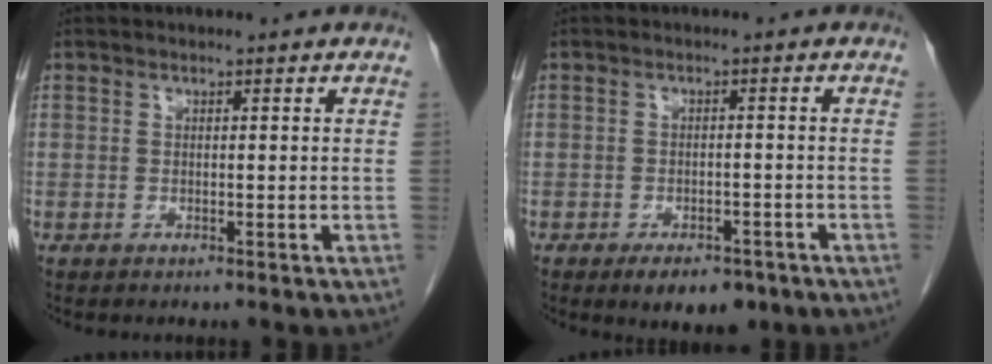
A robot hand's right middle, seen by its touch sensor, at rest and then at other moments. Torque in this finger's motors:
{"motor_torque": [0.82, -0.58, 0.02, 0.01]}